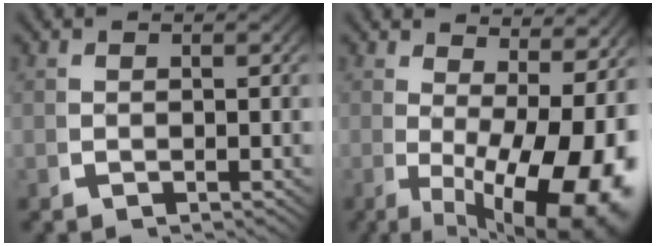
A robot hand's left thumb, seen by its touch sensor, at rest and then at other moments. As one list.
[{"total": 14.1, "force": [-2.0, 8.1, 11.4], "torque": [-0.163, -0.053, -0.006]}]